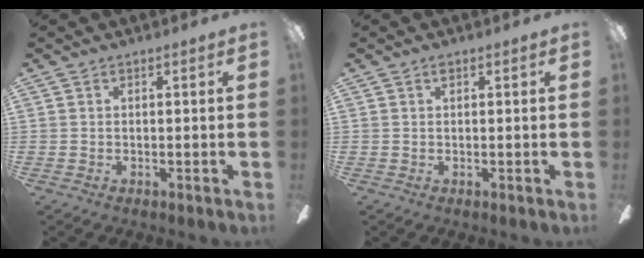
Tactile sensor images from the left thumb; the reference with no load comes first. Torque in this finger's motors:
{"motor_torque": [0.14, -0.03, 0.37, -0.39, 0.00]}